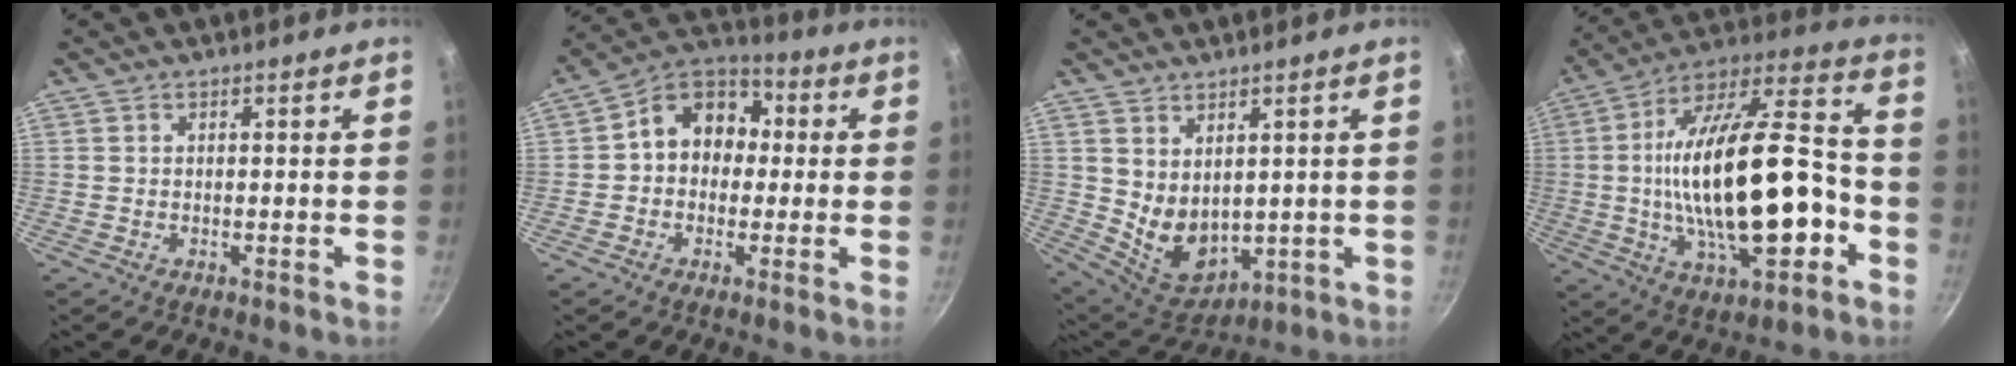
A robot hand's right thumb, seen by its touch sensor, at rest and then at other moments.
{"total": 11.7, "force": [0.7, 9.5, 6.9], "torque": [-0.061, 0.034, -0.012]}
{"total": 9.4, "force": [2.3, 6.6, 6.2], "torque": [-0.081, -0.036, 0.069]}
{"total": 27.7, "force": [-4.5, 12.0, 24.6], "torque": [-0.406, 0.045, -0.063]}